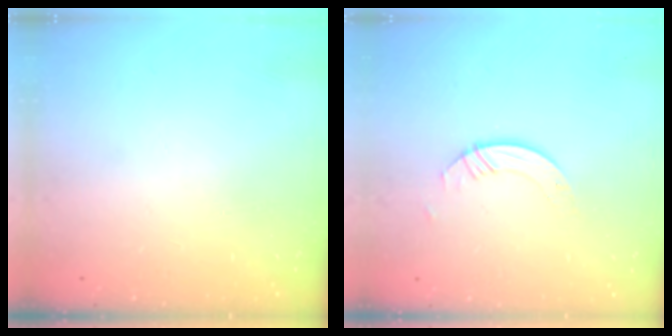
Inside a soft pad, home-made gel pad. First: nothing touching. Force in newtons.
{"total": 3.5, "press": 3.5, "slide": 0.4}